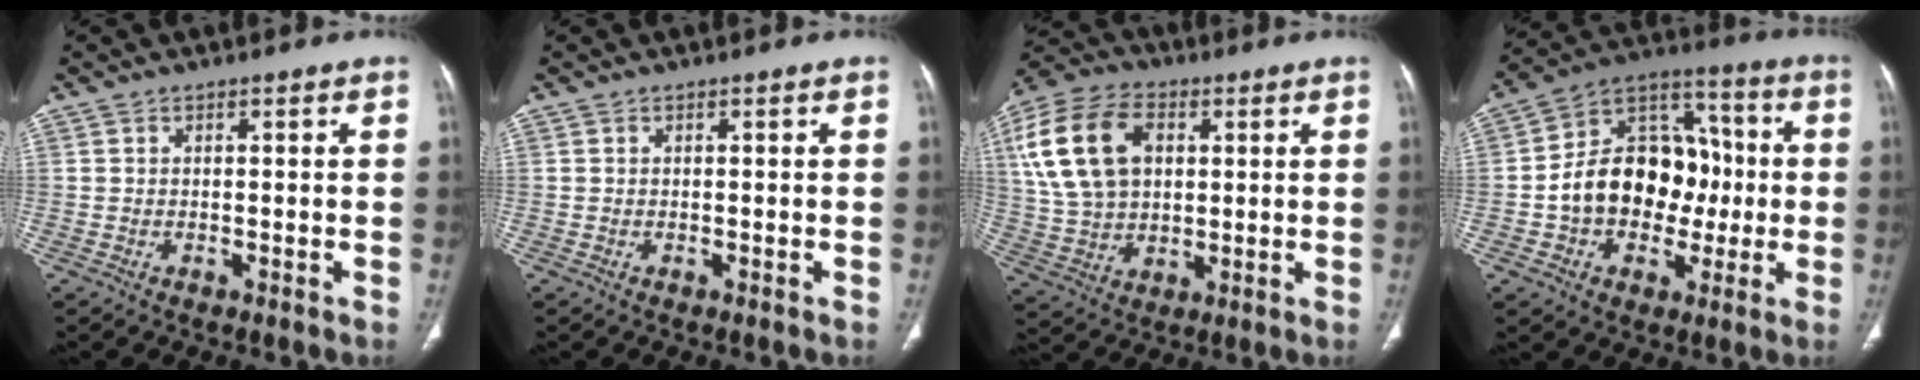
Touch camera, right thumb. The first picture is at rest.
{"total": 0.0}
{"total": 17.6, "force": [4.6, 12.0, 12.1], "torque": [-0.227, 0.009, 0.086]}
{"total": 18.4, "force": [-1.6, 13.7, 12.3], "torque": [-0.153, 0.046, -0.023]}